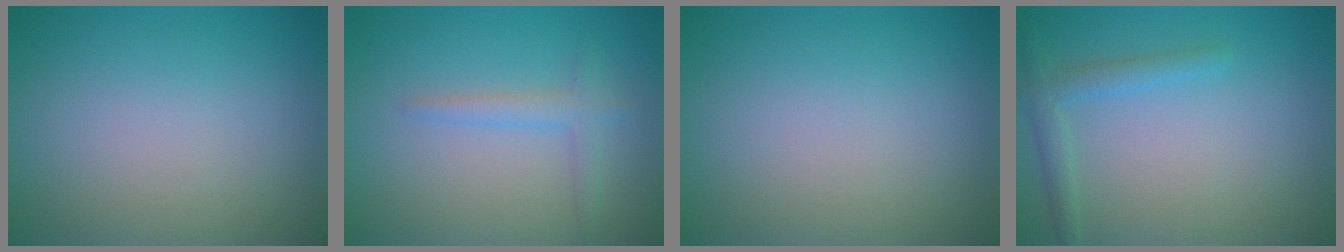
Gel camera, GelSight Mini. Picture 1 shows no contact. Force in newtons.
{"total": 1.7, "press": 1.7, "slide": 0.1}
{"total": 0.0}
{"total": 1.9, "press": 1.9, "slide": 0.1}